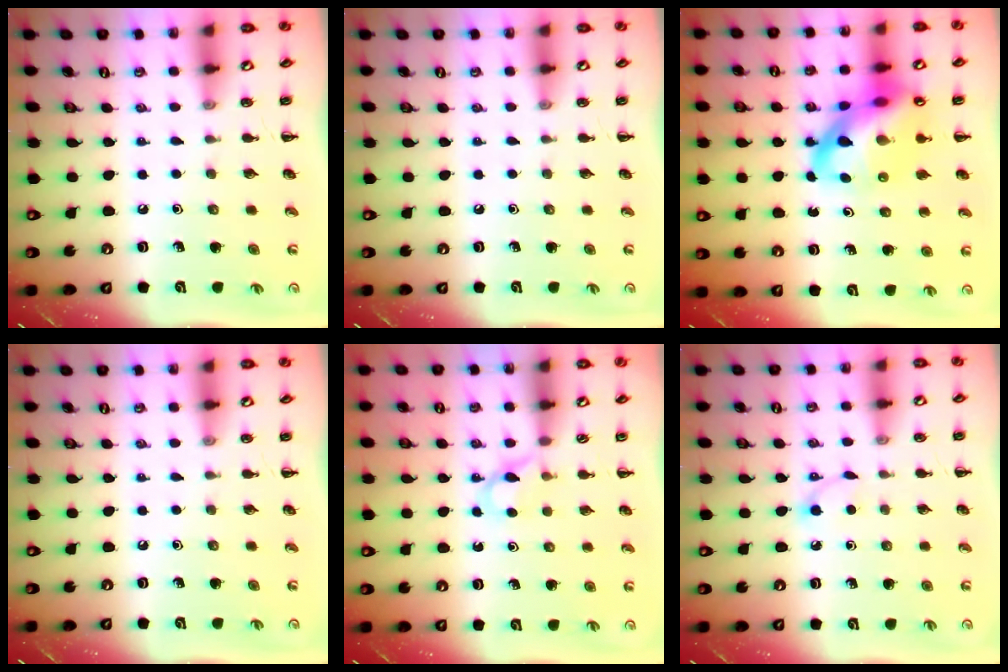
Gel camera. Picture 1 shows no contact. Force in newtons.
{"total": 0.0}
{"total": 18.4, "press": 18.0, "slide": 3.8}
{"total": 0.0}
{"total": 3.8, "press": 3.6, "slide": 1.4}
{"total": 2.8, "press": 2.7, "slide": 0.9}